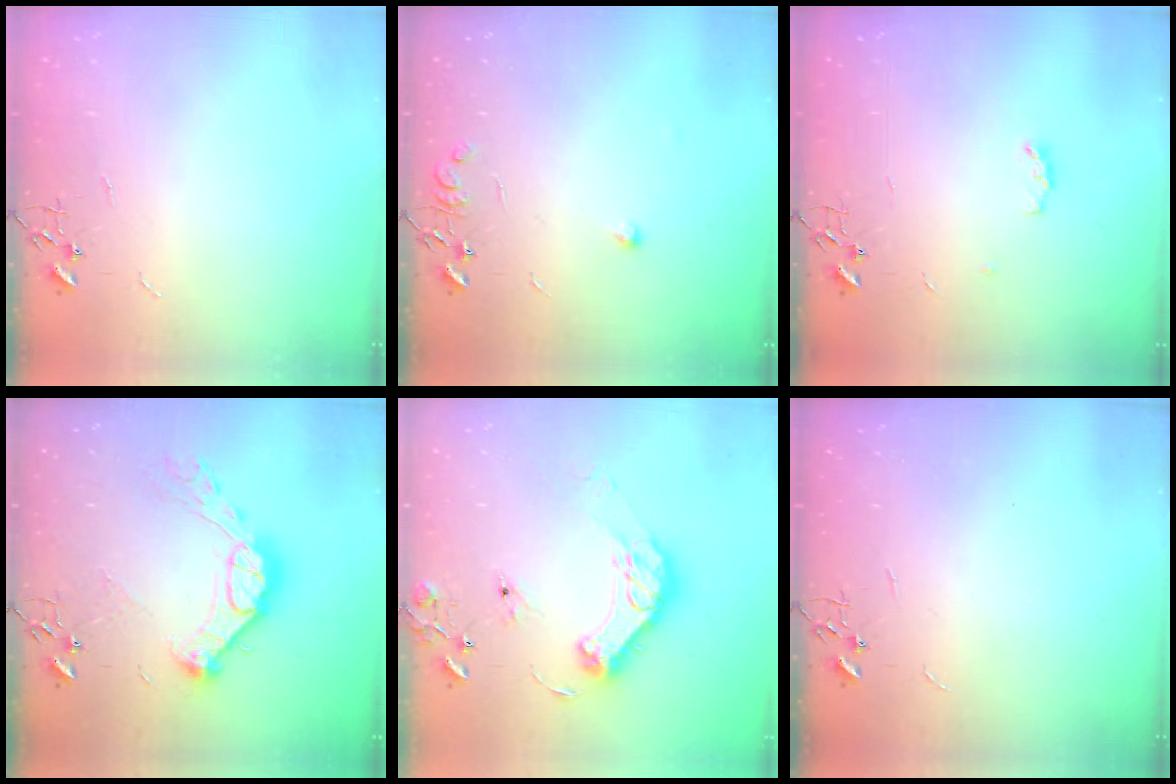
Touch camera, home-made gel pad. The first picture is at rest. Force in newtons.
{"total": 7.8, "press": 7.8, "slide": 0.5}
{"total": 3.8, "press": 3.8, "slide": 0.6}
{"total": 15.8, "press": 15.6, "slide": 1.9}
{"total": 14.1, "press": 14.0, "slide": 2.1}
{"total": 0.0}